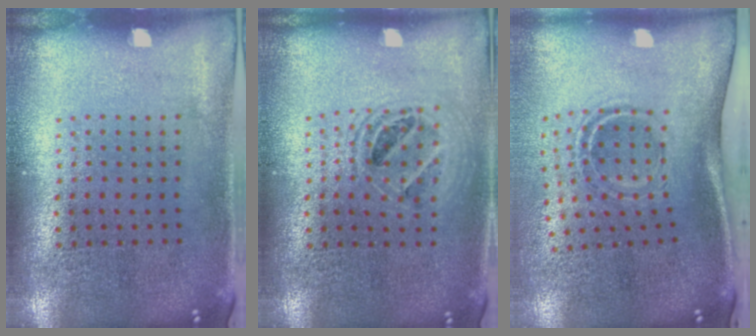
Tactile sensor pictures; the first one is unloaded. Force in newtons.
{"total": 1.4, "press": 1.3, "slide": 0.6}
{"total": 1.9, "press": 1.2, "slide": 1.5}